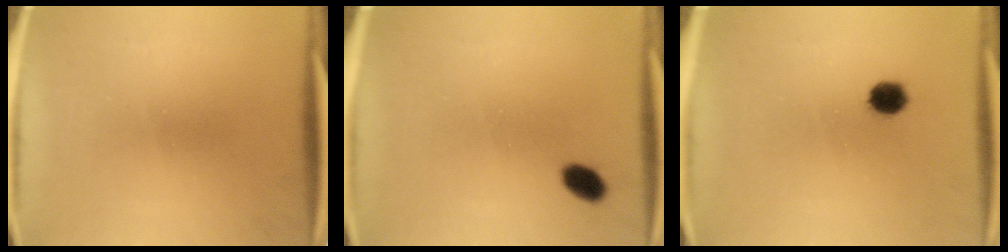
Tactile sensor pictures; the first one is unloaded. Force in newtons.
{"total": 3.4}
{"total": 4.0}